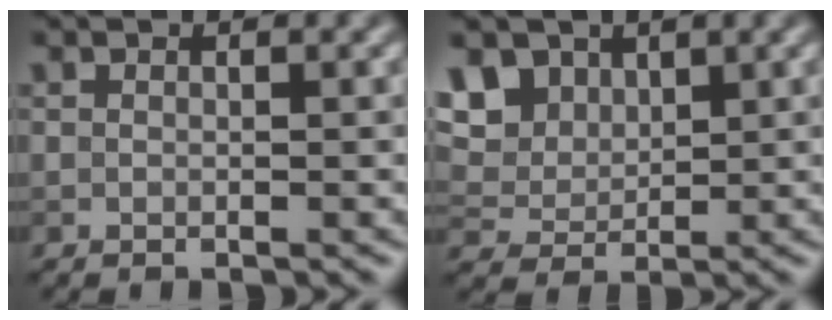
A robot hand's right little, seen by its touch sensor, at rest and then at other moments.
{"total": 6.3, "force": [3.3, 4.4, 3.2], "torque": [-0.093, 0.008, 0.054]}